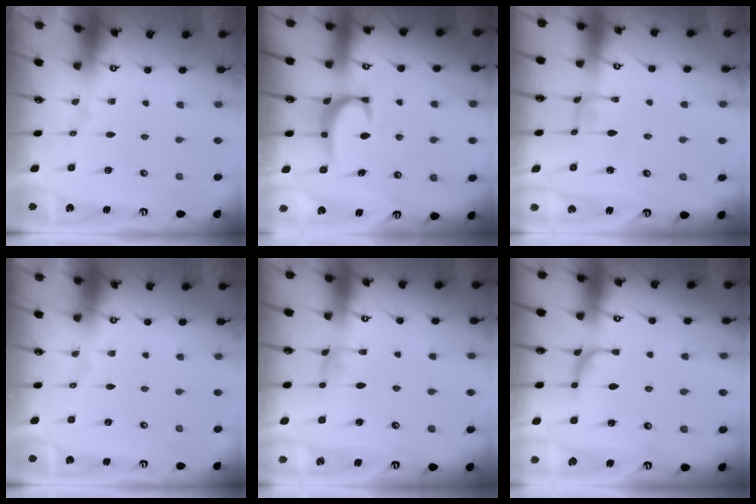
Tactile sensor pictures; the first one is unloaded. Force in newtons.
{"total": 2.8, "press": 2.8, "slide": 0.5}
{"total": 2.0, "press": 2.0, "slide": 0.1}
{"total": 0.0}
{"total": 1.5, "press": 1.5, "slide": 0.4}
{"total": 0.9, "press": 0.4, "slide": 0.8}